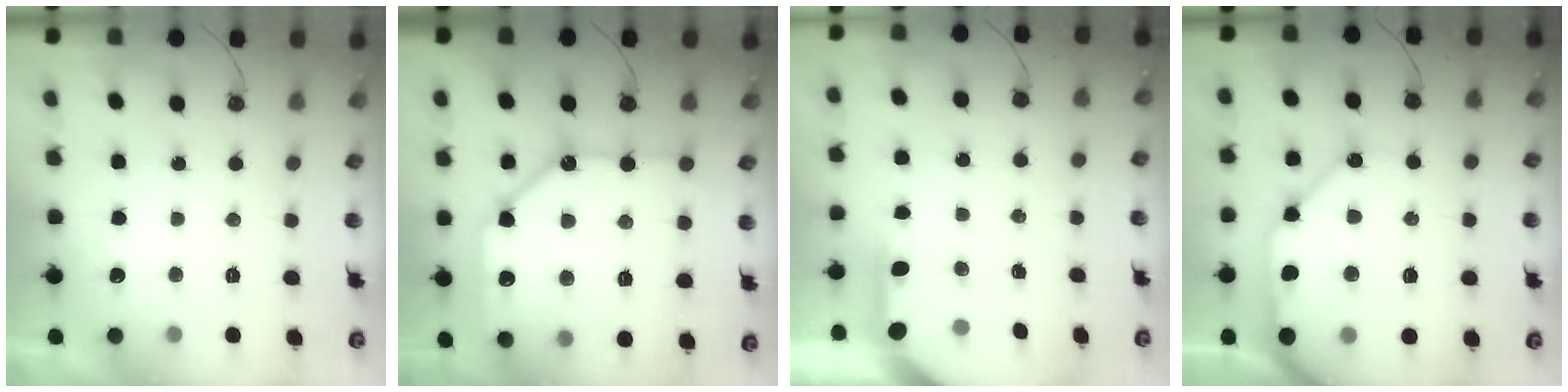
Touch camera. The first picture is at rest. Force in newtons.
{"total": 16.3, "press": 16.2, "slide": 1.8}
{"total": 3.8, "press": 3.8, "slide": 0.5}
{"total": 18.3, "press": 18.1, "slide": 2.9}